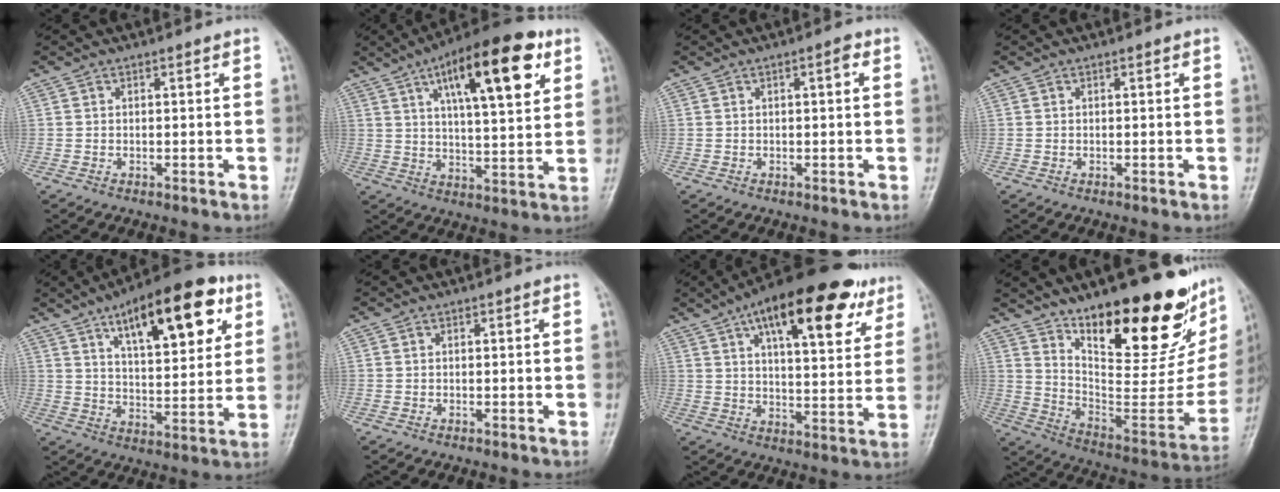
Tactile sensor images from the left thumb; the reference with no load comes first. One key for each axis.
{"total": 19.7, "fx": 8.8, "fy": 6.5, "fz": 16.4, "tx": -0.224, "ty": -0.019, "tz": 0.134}
{"total": 1.9, "fx": 0.6, "fy": 0.6, "fz": 1.7, "tx": -0.025, "ty": 0.003, "tz": 0.006}
{"total": 0.0}
{"total": 20.1, "fx": 9.8, "fy": 7.8, "fz": 15.8, "tx": -0.197, "ty": -0.029, "tz": 0.150}
{"total": 0.0}
{"total": 22.7, "fx": 12.1, "fy": 8.7, "fz": 17.2, "tx": -0.229, "ty": -0.016, "tz": 0.179}
{"total": 30.2, "fx": 19.2, "fy": 10.4, "fz": 20.8, "tx": -0.269, "ty": -0.104, "tz": 0.306}